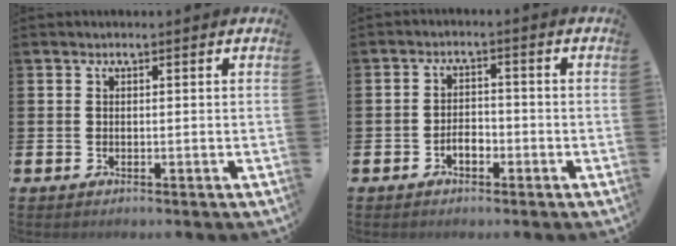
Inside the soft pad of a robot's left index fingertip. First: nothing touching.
{"total": 2.4, "force": [-1.3, 1.3, 1.5], "torque": [-0.028, 0.006, -0.028]}